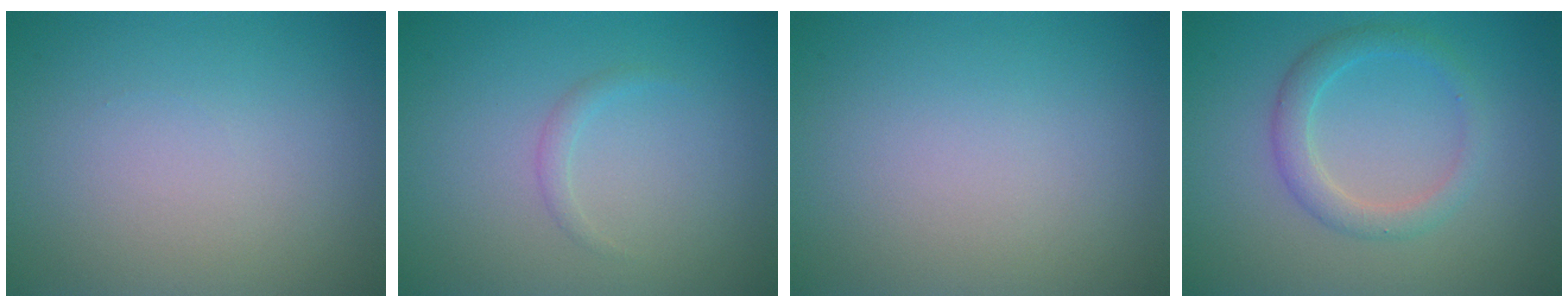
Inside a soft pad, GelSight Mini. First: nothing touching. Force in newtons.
{"total": 0.9, "press": 0.9, "slide": 0.0}
{"total": 0.0}
{"total": 2.6, "press": 2.6, "slide": 0.0}